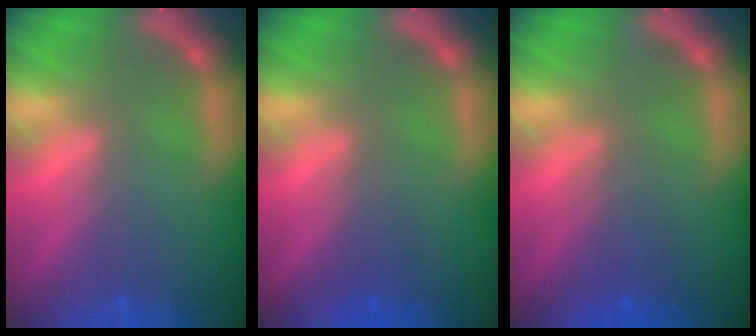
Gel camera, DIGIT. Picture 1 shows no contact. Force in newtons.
{"total": 1.5}
{"total": 2.5}